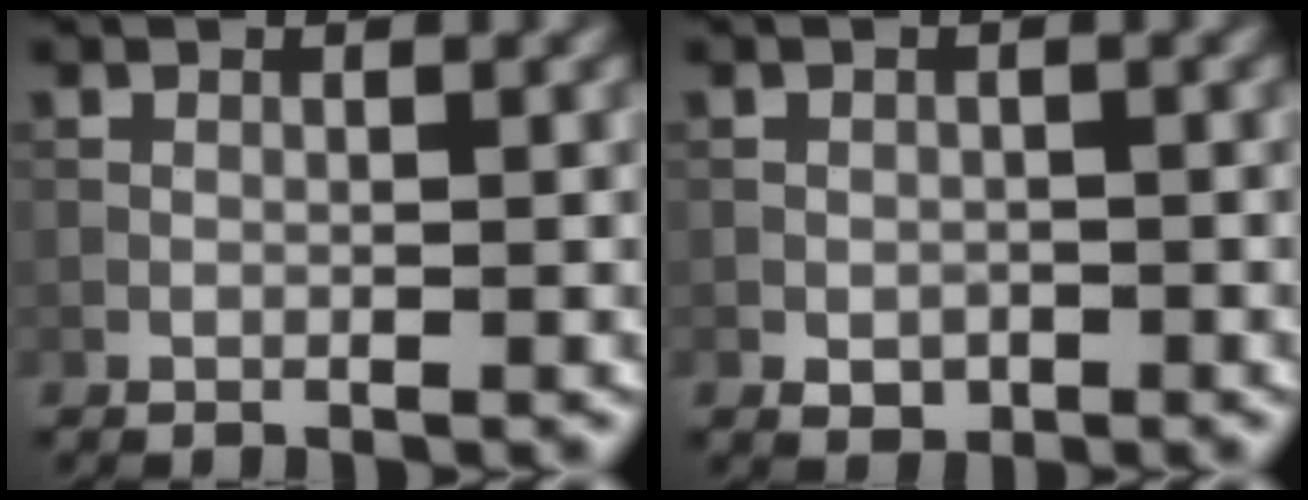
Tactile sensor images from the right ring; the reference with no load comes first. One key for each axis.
{"total": 1.3, "fx": -0.5, "fy": 1.1, "fz": 0.6, "tx": -0.007, "ty": -0.004, "tz": -0.009}